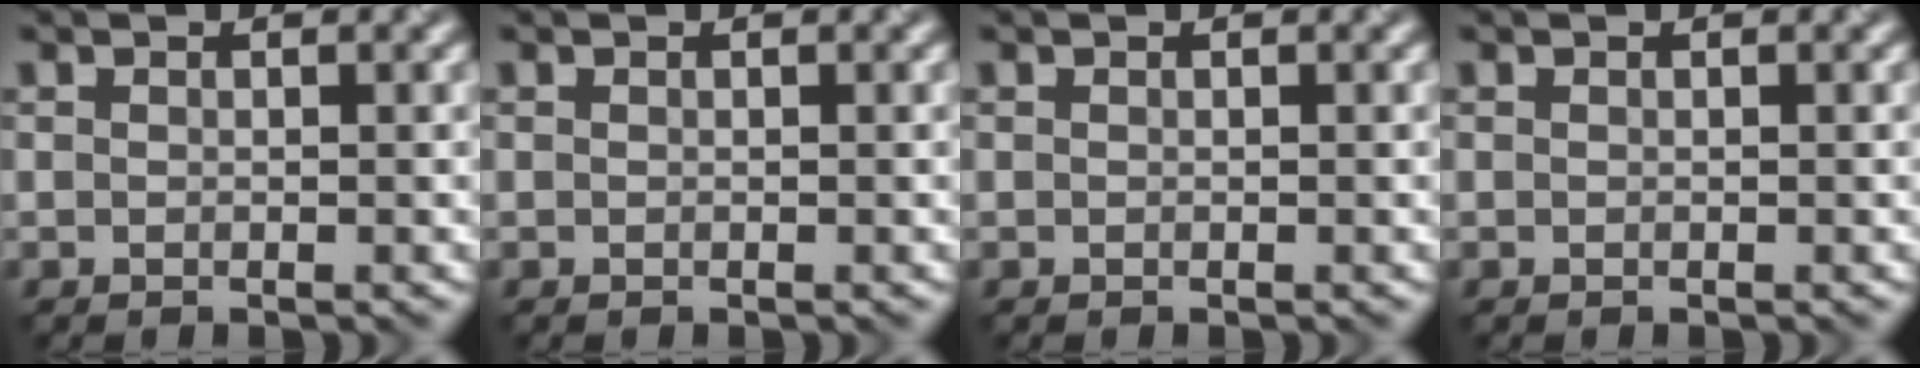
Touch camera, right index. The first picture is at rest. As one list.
[{"total": 0.0}, {"total": 0.0}, {"total": 0.0}]